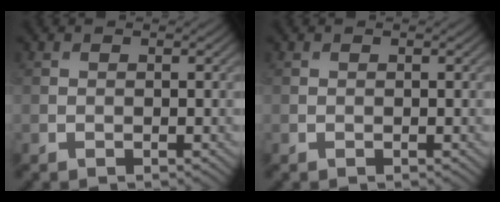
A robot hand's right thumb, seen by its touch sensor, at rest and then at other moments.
{"total": 0.0}